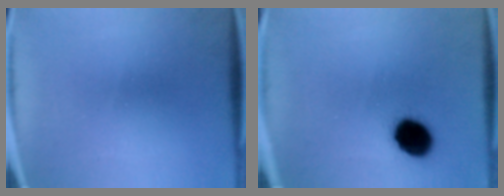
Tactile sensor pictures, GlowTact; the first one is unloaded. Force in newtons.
{"total": 9.9}